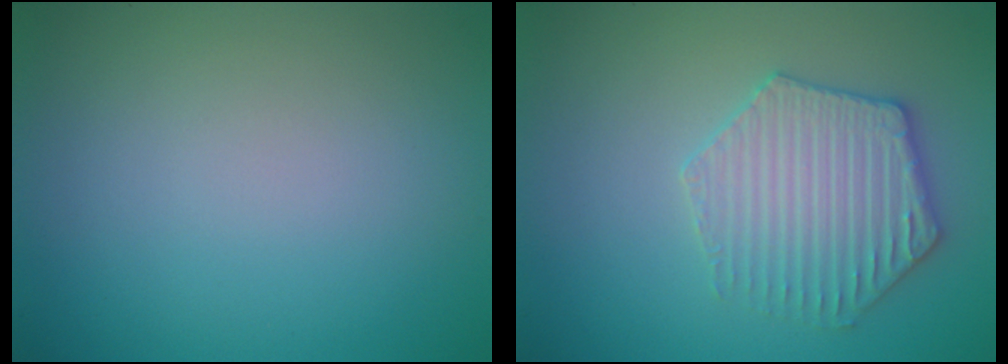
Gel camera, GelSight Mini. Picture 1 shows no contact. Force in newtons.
{"total": 3.9, "press": 3.9, "slide": 0.3}